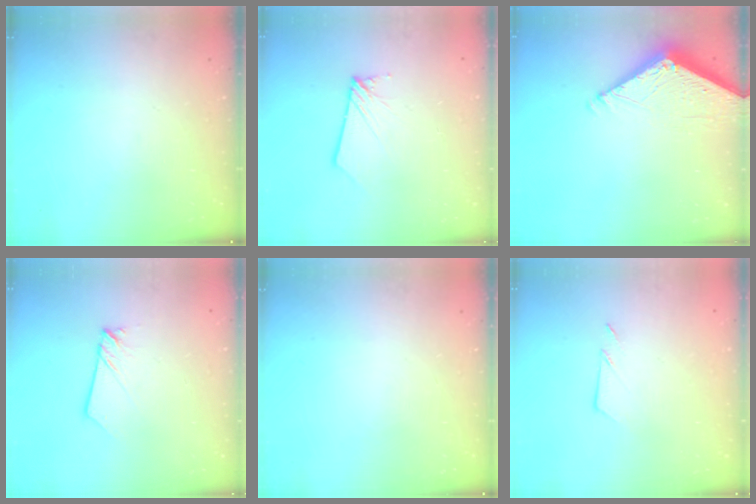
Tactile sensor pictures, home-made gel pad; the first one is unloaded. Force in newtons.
{"total": 2.8, "press": 2.8, "slide": 0.3}
{"total": 7.2, "press": 7.2, "slide": 0.3}
{"total": 2.0, "press": 2.0, "slide": 0.2}
{"total": 0.0}
{"total": 4.2, "press": 4.2, "slide": 0.5}